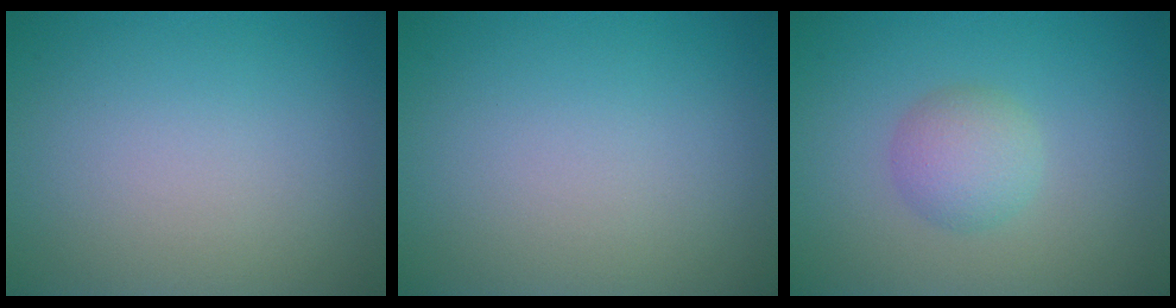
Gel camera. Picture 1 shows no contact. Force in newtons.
{"total": 0.0}
{"total": 2.7, "press": 2.7, "slide": 0.1}